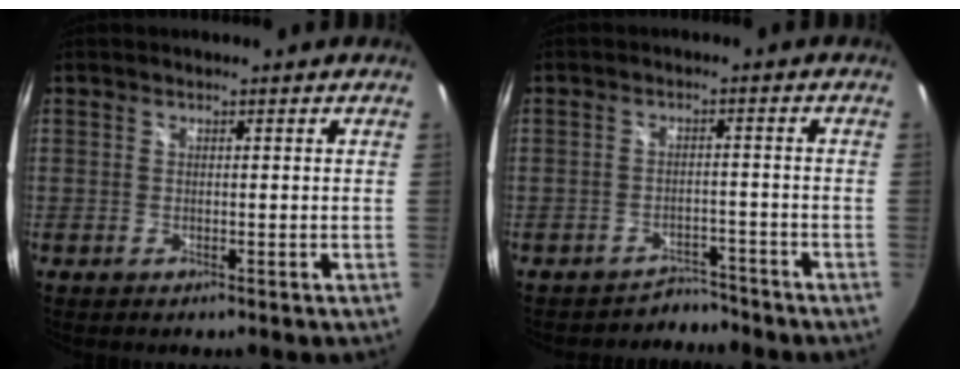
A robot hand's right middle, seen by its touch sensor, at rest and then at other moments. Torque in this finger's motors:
{"motor_torque": [-0.44, -0.11, -0.07, -0.01]}